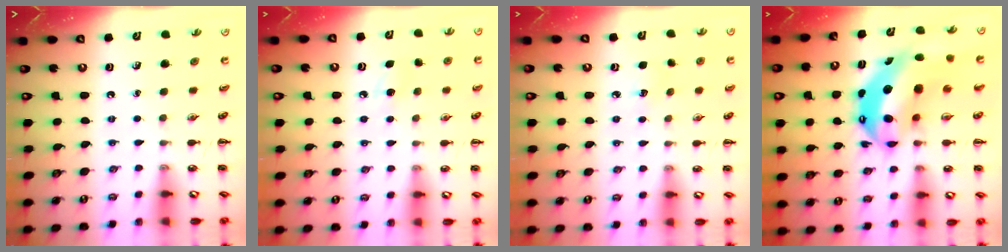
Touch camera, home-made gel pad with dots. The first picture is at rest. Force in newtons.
{"total": 5.5, "press": 5.3, "slide": 1.6}
{"total": 3.9, "press": 3.7, "slide": 1.1}
{"total": 13.6, "press": 13.3, "slide": 2.8}